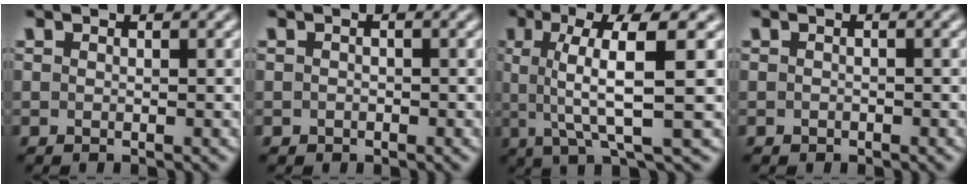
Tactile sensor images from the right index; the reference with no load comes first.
{"total": 0.8, "force": [-0.7, 0.4, 0.0], "torque": [-0.002, -0.012, -0.004]}
{"total": 5.9, "force": [0.5, 0.7, 5.8], "torque": [-0.102, -0.009, 0.016]}
{"total": 0.5, "force": [-0.5, 0.0, -0.1], "torque": [0.000, -0.010, -0.002]}